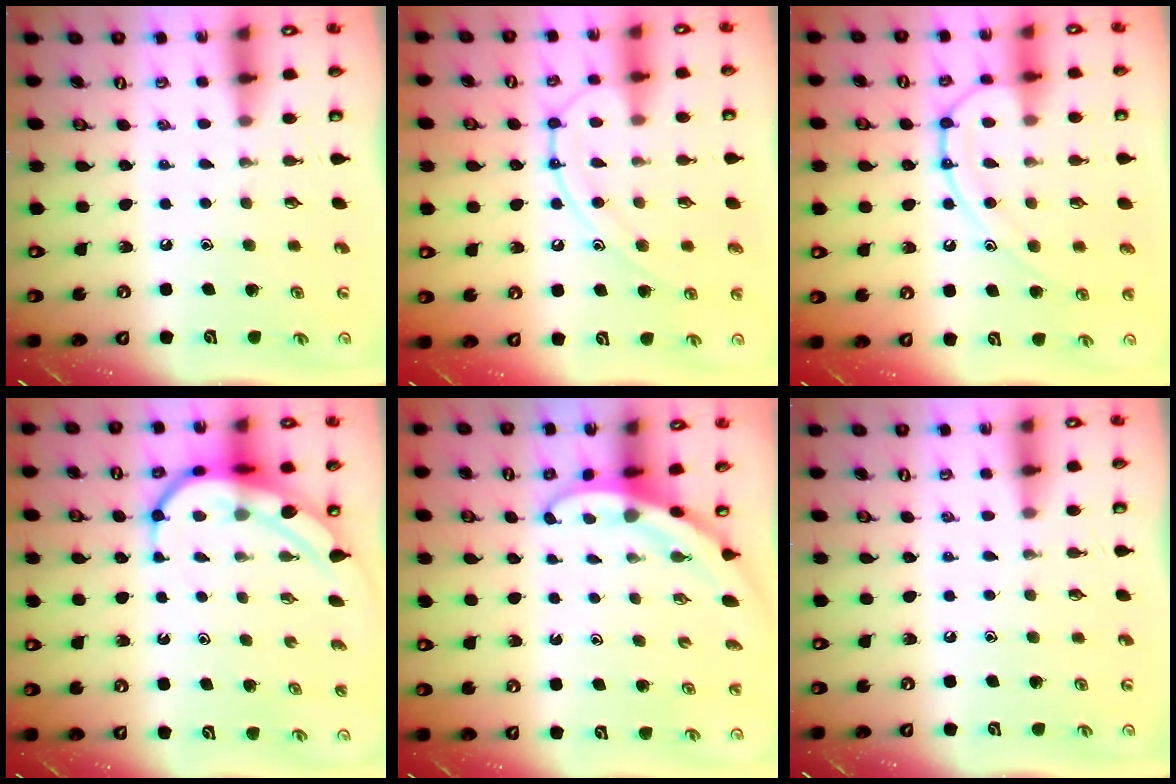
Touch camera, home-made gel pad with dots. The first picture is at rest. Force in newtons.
{"total": 13.1, "press": 13.1, "slide": 1.1}
{"total": 12.6, "press": 12.5, "slide": 1.3}
{"total": 8.7, "press": 8.7, "slide": 0.8}
{"total": 3.1, "press": 3.1, "slide": 0.1}
{"total": 0.0}